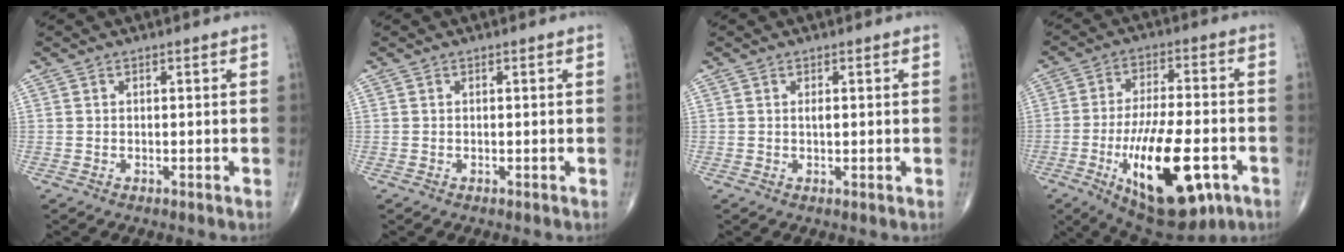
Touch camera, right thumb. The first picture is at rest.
{"total": 0.0}
{"total": 1.1, "force": [0.2, 0.3, 1.0], "torque": [-0.019, -0.001, 0.003]}
{"total": 20.8, "force": [-7.4, 8.3, 17.6], "torque": [-0.296, 0.013, -0.101]}